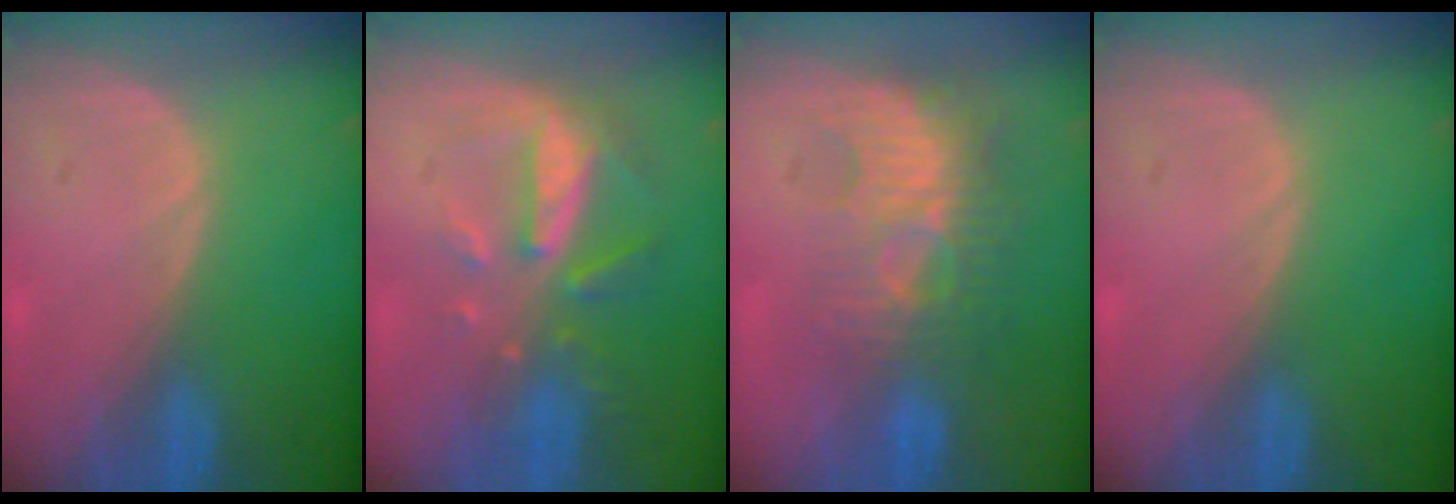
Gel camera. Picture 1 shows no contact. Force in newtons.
{"total": 8.0, "press": 7.2, "slide": 3.3}
{"total": 9.4, "press": 8.4, "slide": 4.3}
{"total": 0.0}